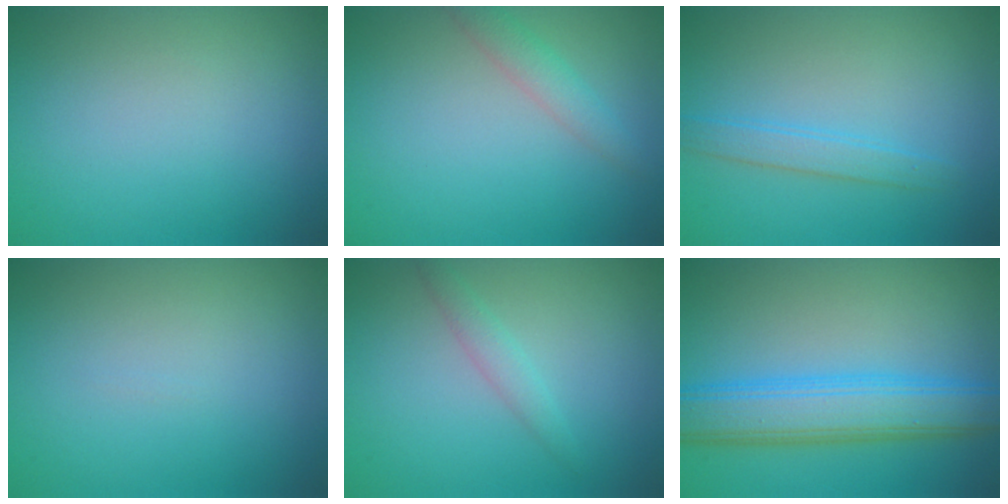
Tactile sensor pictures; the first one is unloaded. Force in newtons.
{"total": 2.1, "press": 2.1, "slide": 0.1}
{"total": 2.0, "press": 2.0, "slide": 0.2}
{"total": 0.0}
{"total": 1.5, "press": 1.5, "slide": 0.0}
{"total": 8.1, "press": 8.1, "slide": 0.1}